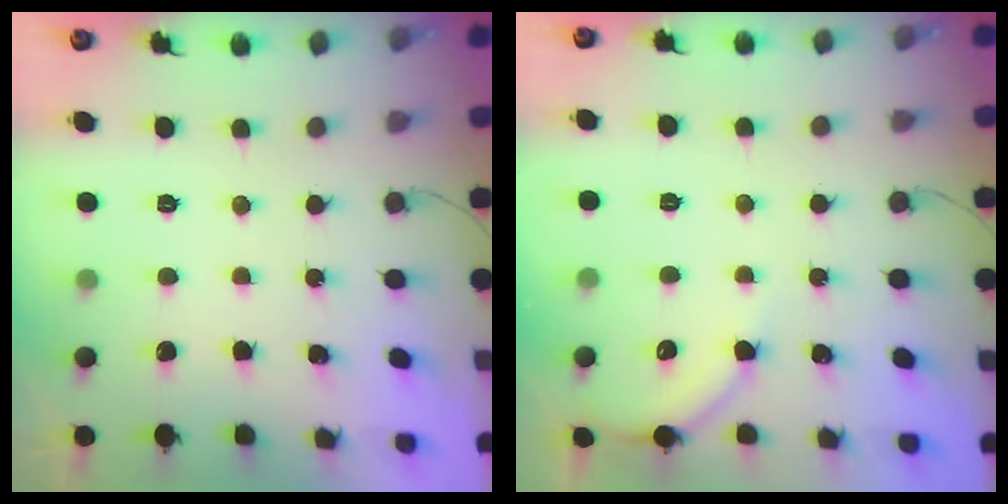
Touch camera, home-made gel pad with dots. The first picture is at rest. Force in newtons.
{"total": 6.7, "press": 6.6, "slide": 0.9}